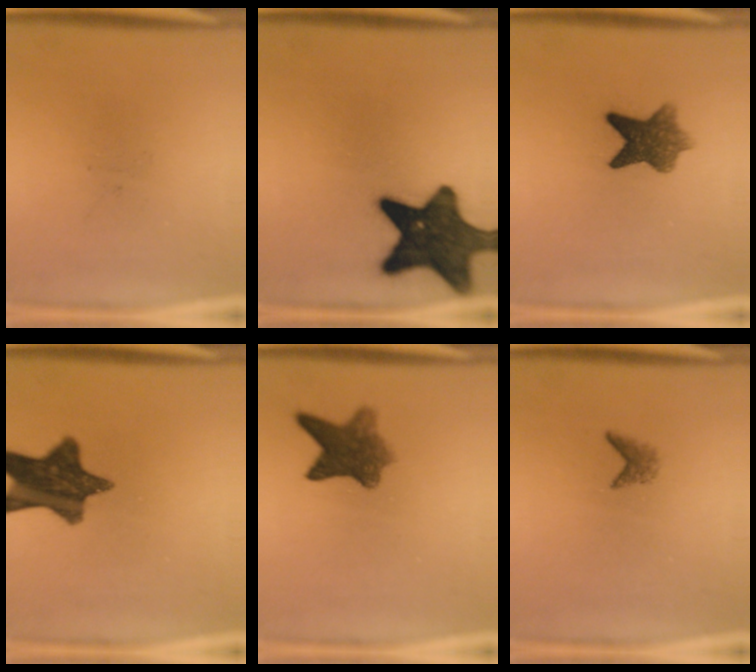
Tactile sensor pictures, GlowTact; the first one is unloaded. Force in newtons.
{"total": 15.4}
{"total": 7.4}
{"total": 12.3}
{"total": 7.1}
{"total": 1.4}